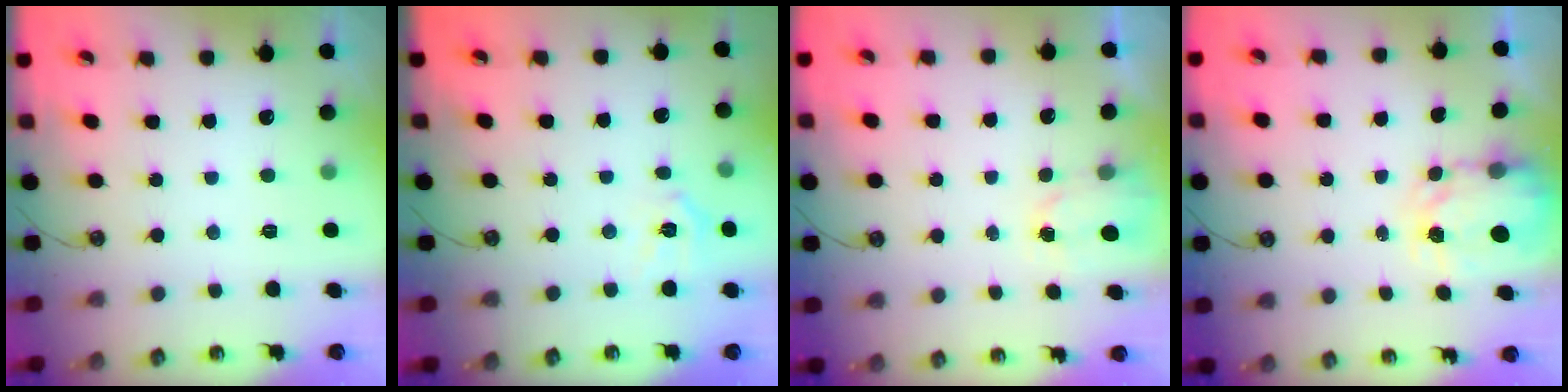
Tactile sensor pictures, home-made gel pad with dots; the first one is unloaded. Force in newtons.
{"total": 6.9, "press": 6.9, "slide": 0.7}
{"total": 1.5, "press": 1.5, "slide": 0.3}
{"total": 3.9, "press": 3.9, "slide": 0.3}